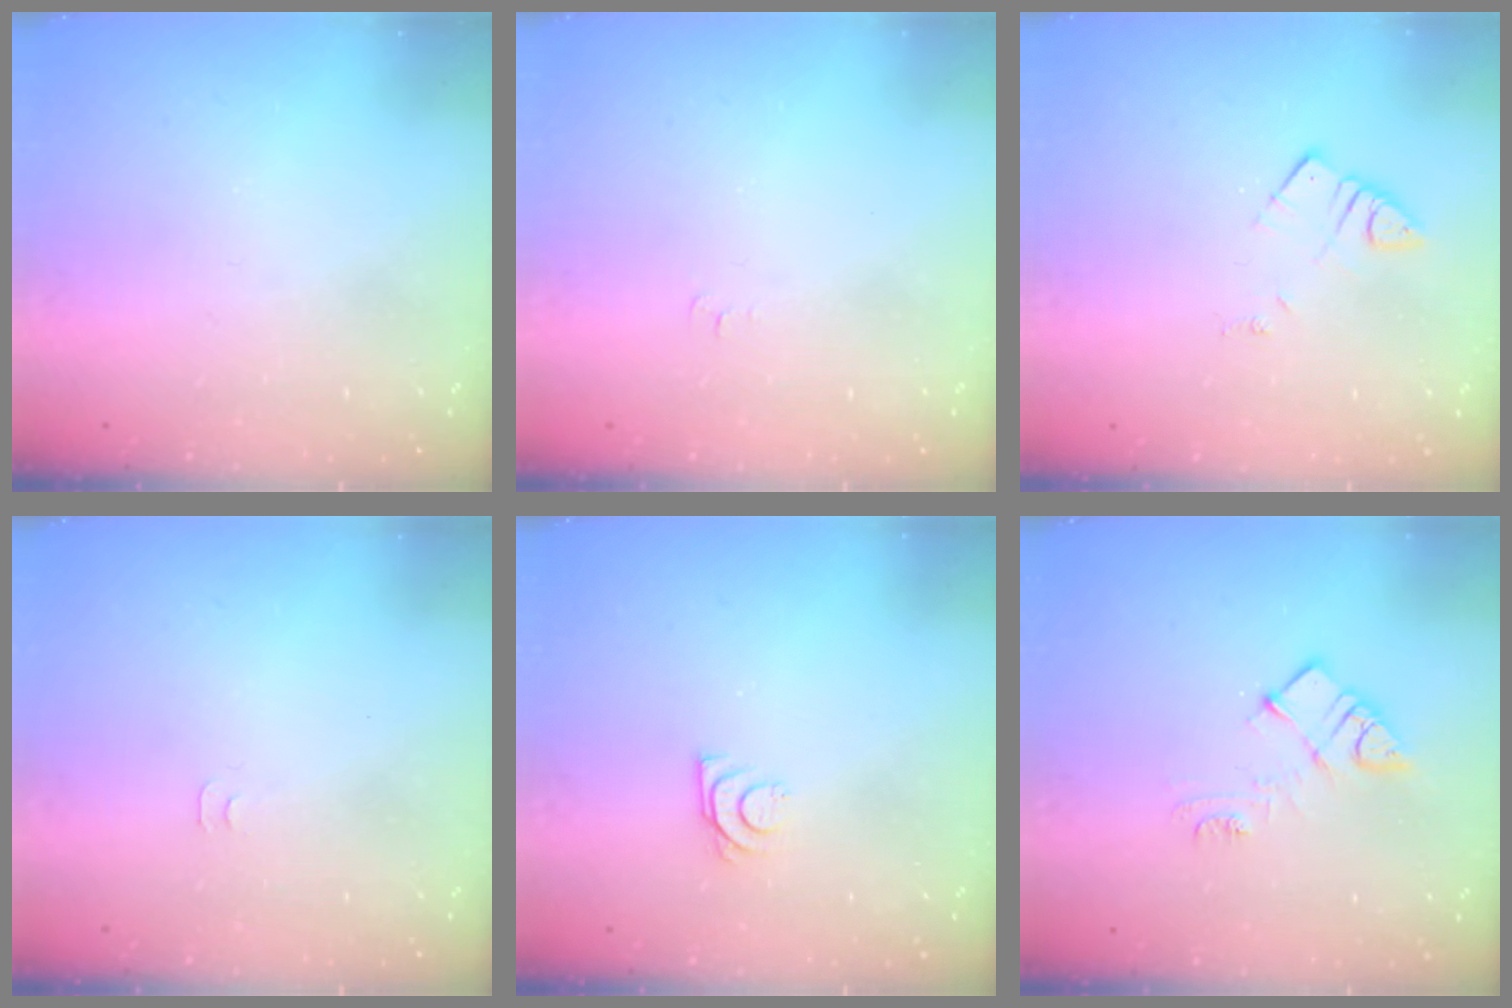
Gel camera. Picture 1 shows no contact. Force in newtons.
{"total": 4.3, "press": 4.2, "slide": 0.6}
{"total": 3.5, "press": 3.5, "slide": 0.4}
{"total": 3.1, "press": 3.0, "slide": 0.5}
{"total": 5.7, "press": 5.7, "slide": 0.5}
{"total": 9.3, "press": 9.3, "slide": 0.5}